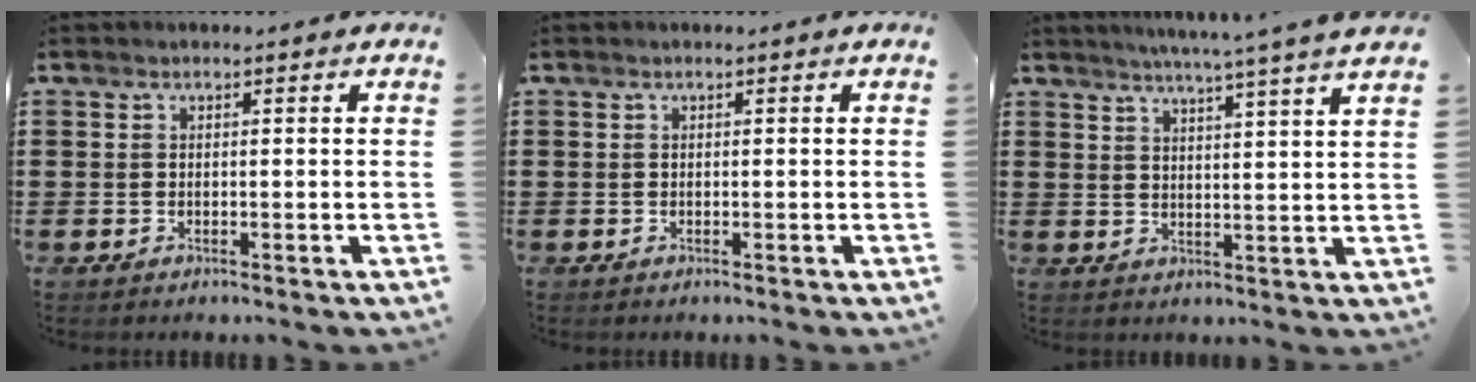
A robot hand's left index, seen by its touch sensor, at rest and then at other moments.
{"total": 0.0}
{"total": 4.5, "force": [3.9, -1.3, 1.7], "torque": [-0.045, -0.026, 0.064]}